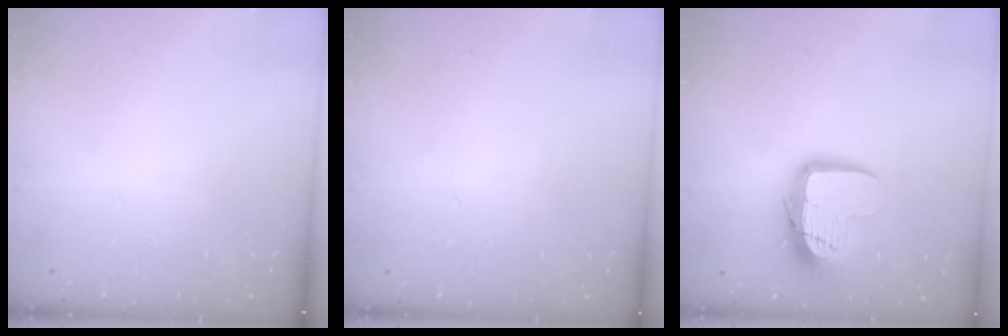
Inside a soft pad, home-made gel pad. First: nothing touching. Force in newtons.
{"total": 0.0}
{"total": 12.7, "press": 12.7, "slide": 1.0}